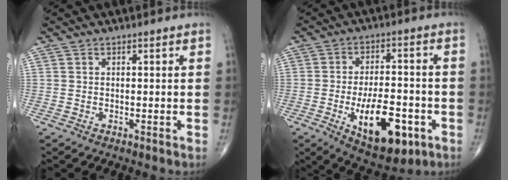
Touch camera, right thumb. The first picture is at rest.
{"total": 15.3, "force": [-5.3, 7.2, 12.4], "torque": [-0.172, 0.016, -0.071]}